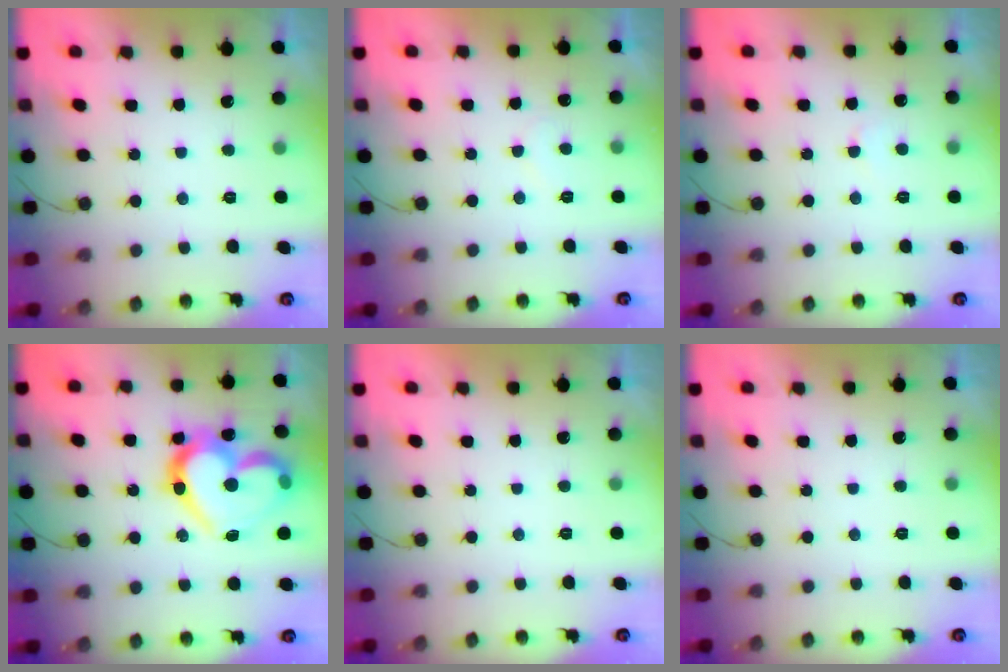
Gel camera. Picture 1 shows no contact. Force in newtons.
{"total": 5.2, "press": 5.1, "slide": 0.4}
{"total": 2.9, "press": 2.9, "slide": 0.3}
{"total": 21.5, "press": 21.5, "slide": 1.8}
{"total": 1.7, "press": 1.7, "slide": 0.1}
{"total": 0.0}